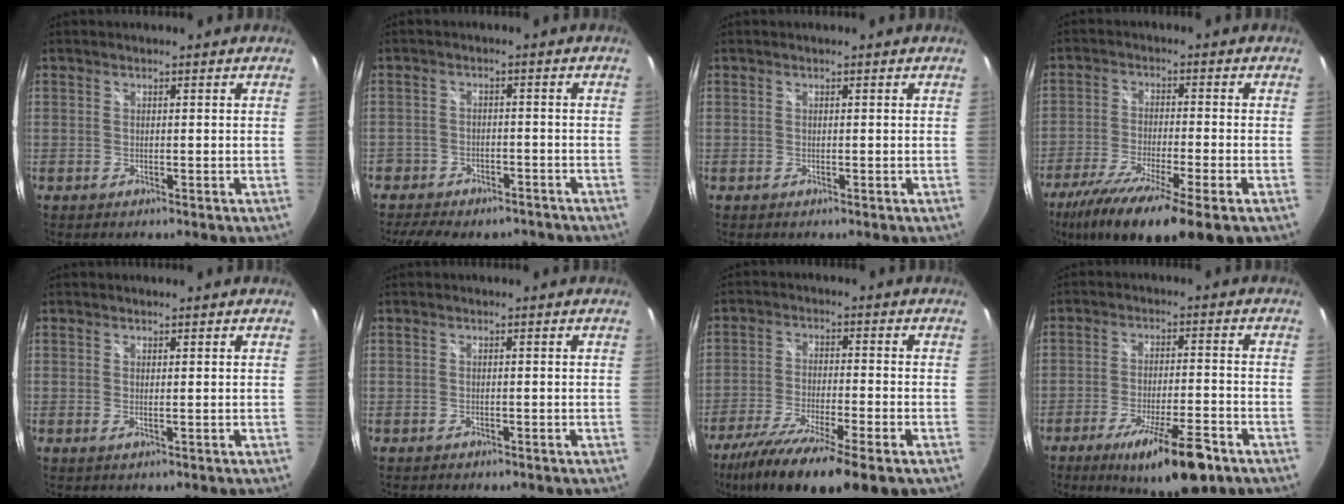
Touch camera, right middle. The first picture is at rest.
{"total": 12.6, "force": [-9.9, 5.9, 5.1], "torque": [-0.126, -0.009, -0.141]}
{"total": 0.0}
{"total": 16.1, "force": [-10.5, 2.1, 12.0], "torque": [-0.232, -0.055, -0.179]}
{"total": 0.6, "force": [0.3, -0.1, 0.4], "torque": [-0.009, 0.000, 0.005]}
{"total": 1.3, "force": [-1.0, 0.7, 0.5], "torque": [-0.012, -0.002, -0.012]}
{"total": 17.2, "force": [-12.0, 2.8, 12.1], "torque": [-0.233, -0.049, -0.202]}
{"total": 13.9, "force": [-8.7, 2.9, 10.4], "torque": [-0.180, -0.024, -0.134]}